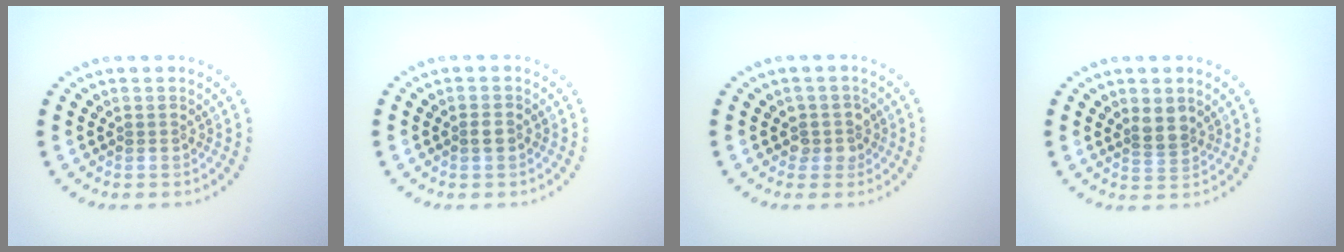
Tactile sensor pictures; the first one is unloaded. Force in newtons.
{"total": 1.0, "press": 0.9, "slide": 0.3}
{"total": 1.8, "press": 1.5, "slide": 1.0}
{"total": 2.1, "press": 1.7, "slide": 1.2}